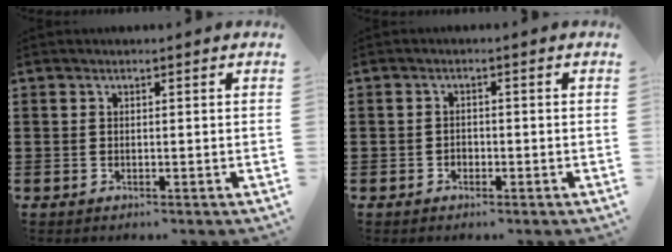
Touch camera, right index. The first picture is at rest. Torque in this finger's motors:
{"motor_torque": [0.53, 0.66, 0.02, 0.01]}